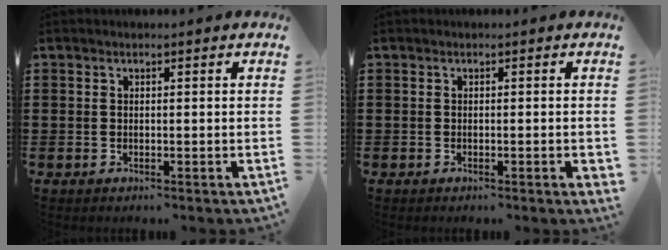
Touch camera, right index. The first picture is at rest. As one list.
[{"total": 1.0, "force": [-0.5, 0.1, 0.9], "torque": [-0.016, -0.003, -0.008]}]